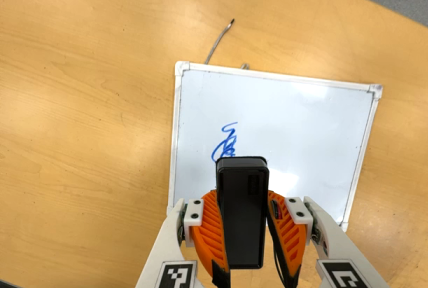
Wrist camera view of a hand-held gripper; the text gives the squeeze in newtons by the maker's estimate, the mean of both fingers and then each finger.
{"total": 7.9, "left": 6.6, "right": 9.2}